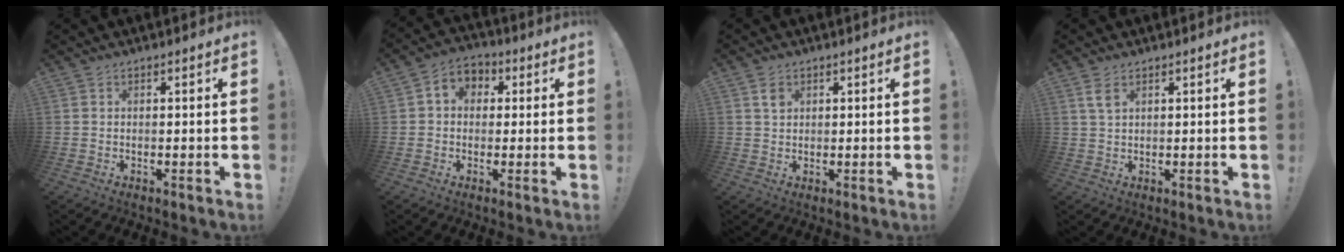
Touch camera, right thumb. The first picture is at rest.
{"total": 6.1, "force": [0.3, 5.2, 3.1], "torque": [-0.044, 0.009, 0.010]}
{"total": 3.4, "force": [1.6, 2.8, 1.1], "torque": [0.000, -0.008, 0.027]}
{"total": 3.8, "force": [2.0, 1.8, 2.7], "torque": [-0.045, -0.005, 0.035]}